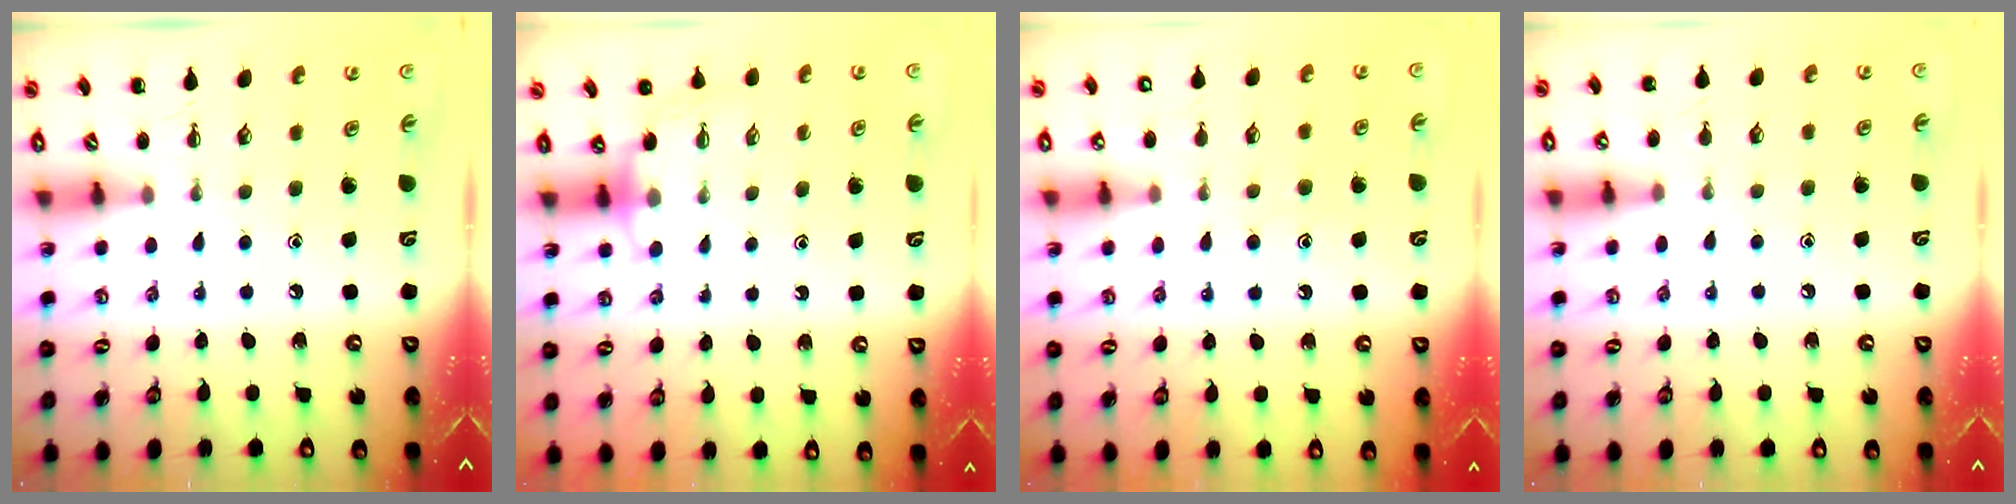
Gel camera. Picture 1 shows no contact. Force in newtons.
{"total": 3.2, "press": 3.1, "slide": 0.8}
{"total": 8.3, "press": 8.3, "slide": 1.1}
{"total": 6.0, "press": 5.7, "slide": 1.9}